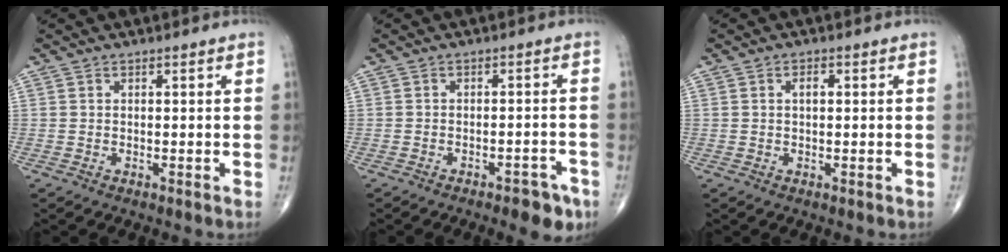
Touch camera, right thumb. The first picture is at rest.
{"total": 5.8, "force": [-3.9, 2.4, 3.5], "torque": [-0.030, 0.023, -0.047]}
{"total": 1.7, "force": [0.3, 0.9, 1.4], "torque": [-0.026, 0.005, 0.004]}